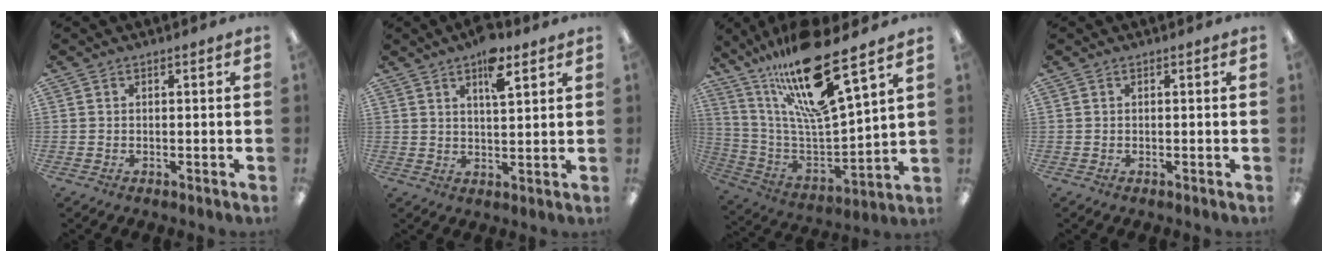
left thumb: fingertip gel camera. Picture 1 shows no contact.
{"total": 7.8, "force": [4.9, 2.6, 5.4], "torque": [-0.079, -0.020, 0.078]}
{"total": 22.3, "force": [16.5, 3.9, 14.6], "torque": [-0.268, -0.104, 0.267]}
{"total": 0.0}